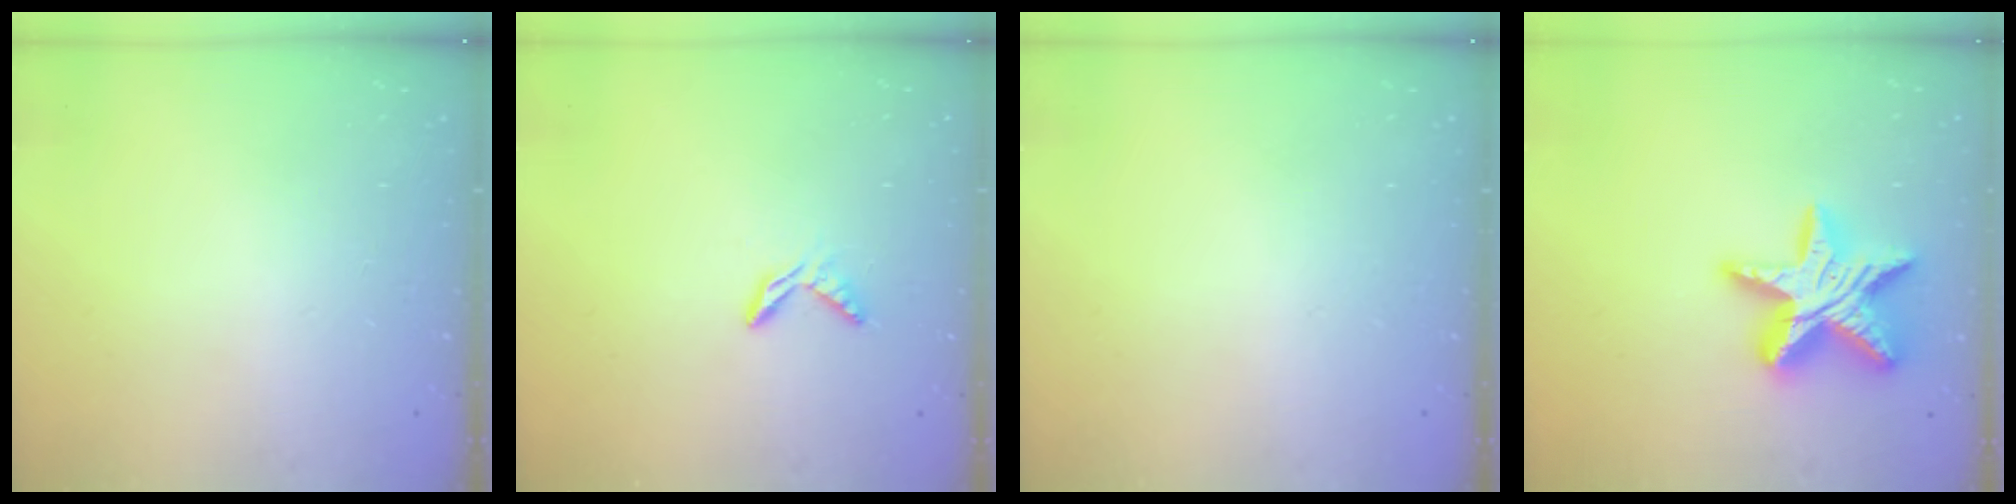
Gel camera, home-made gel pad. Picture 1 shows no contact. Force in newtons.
{"total": 4.6, "press": 4.6, "slide": 0.4}
{"total": 0.0}
{"total": 18.1, "press": 18.1, "slide": 1.3}